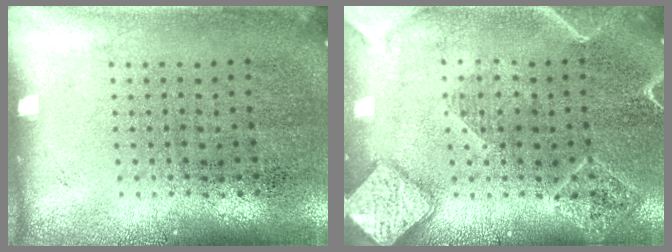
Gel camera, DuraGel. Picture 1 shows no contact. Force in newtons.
{"total": 1.9, "press": 1.9, "slide": 0.2}